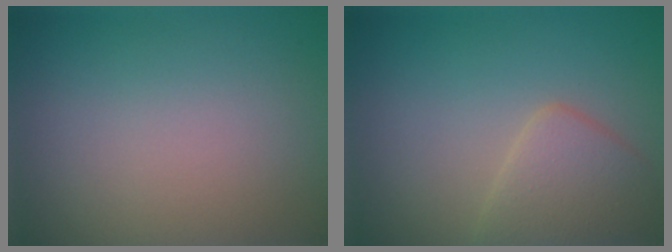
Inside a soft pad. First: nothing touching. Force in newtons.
{"total": 3.4, "press": 3.4, "slide": 0.4}